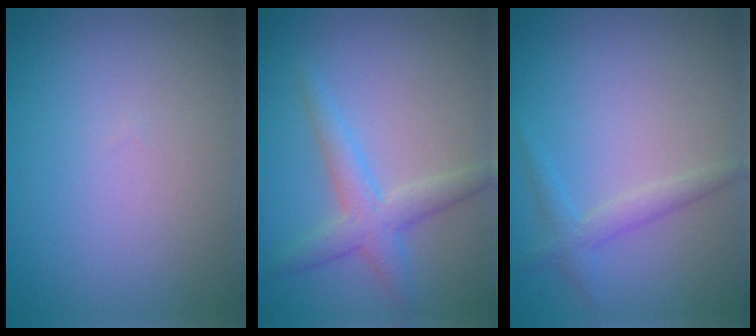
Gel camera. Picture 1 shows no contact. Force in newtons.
{"total": 3.3, "press": 3.3, "slide": 0.1}
{"total": 1.9, "press": 1.9, "slide": 0.2}